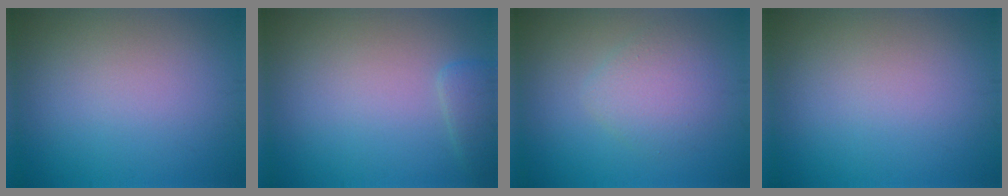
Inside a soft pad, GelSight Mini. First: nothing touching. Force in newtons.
{"total": 1.6, "press": 1.5, "slide": 0.2}
{"total": 2.9, "press": 2.9, "slide": 0.2}
{"total": 0.0}